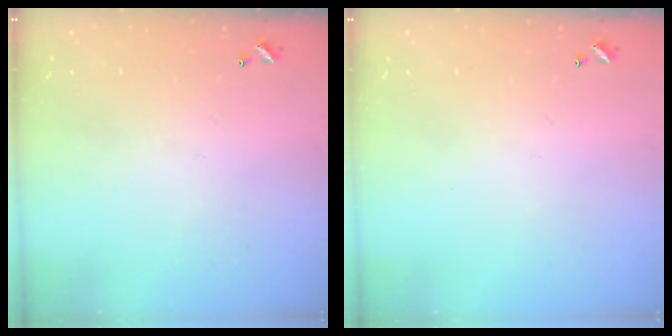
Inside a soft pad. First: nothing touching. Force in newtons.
{"total": 0.0}